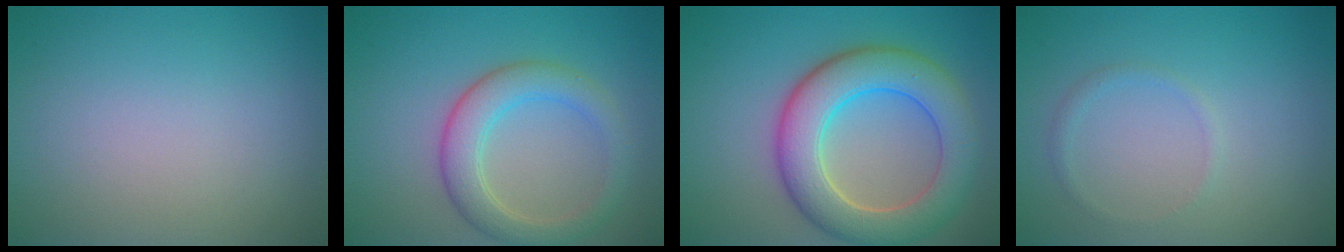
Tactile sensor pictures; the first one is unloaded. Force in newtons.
{"total": 4.3, "press": 4.3, "slide": 0.3}
{"total": 8.1, "press": 8.1, "slide": 0.6}
{"total": 0.9, "press": 0.9, "slide": 0.1}